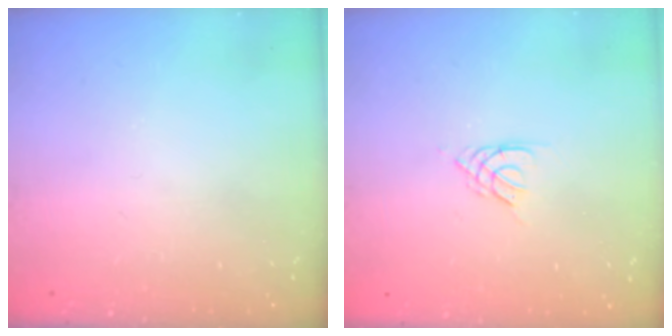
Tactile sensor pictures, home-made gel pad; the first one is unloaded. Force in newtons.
{"total": 2.1, "press": 2.1, "slide": 0.4}